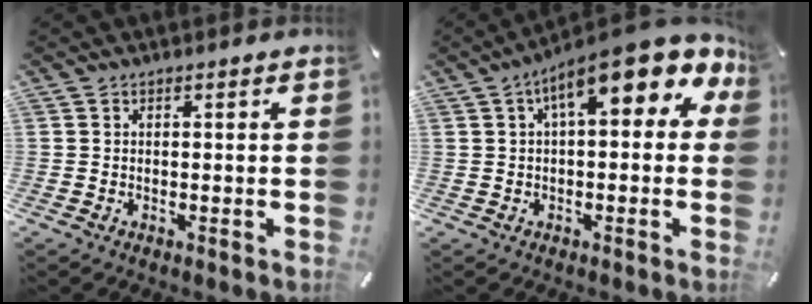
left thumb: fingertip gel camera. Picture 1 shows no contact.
{"total": 13.6, "force": [6.3, 5.1, 11.0], "torque": [-0.167, -0.029, 0.103]}